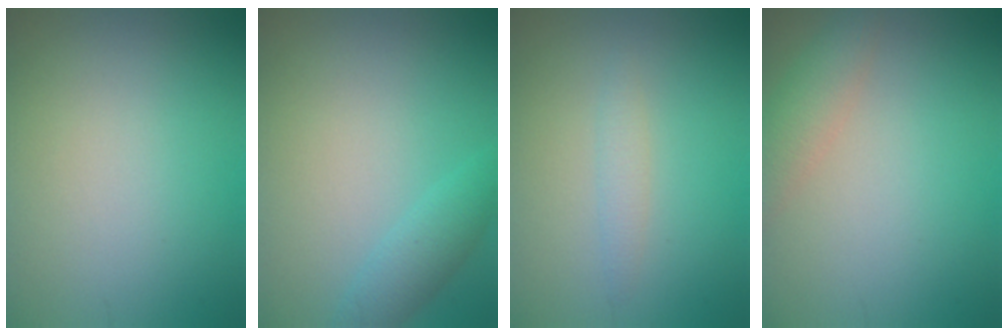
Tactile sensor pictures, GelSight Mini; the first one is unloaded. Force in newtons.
{"total": 2.4, "press": 2.4, "slide": 0.1}
{"total": 1.3, "press": 1.3, "slide": 0.2}
{"total": 2.6, "press": 2.6, "slide": 0.1}